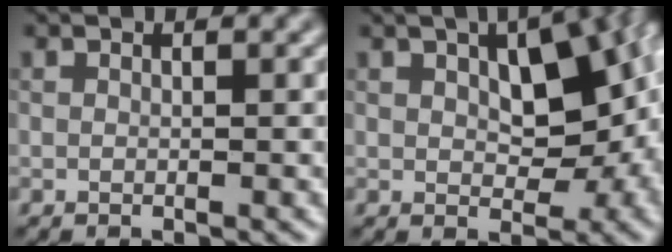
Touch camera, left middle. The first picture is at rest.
{"total": 9.2, "force": [1.7, 4.8, 7.7], "torque": [-0.101, 0.009, 0.031]}